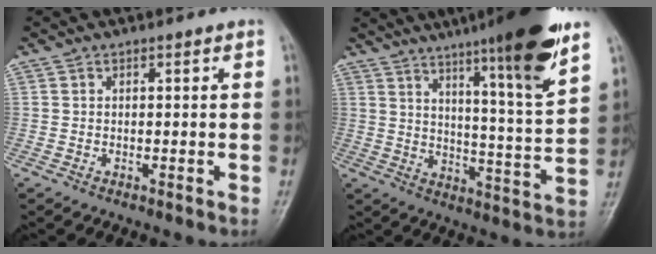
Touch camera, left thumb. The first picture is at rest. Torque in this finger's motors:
{"motor_torque": [2.89, 1.37, 1.60, -1.17, 0.52]}